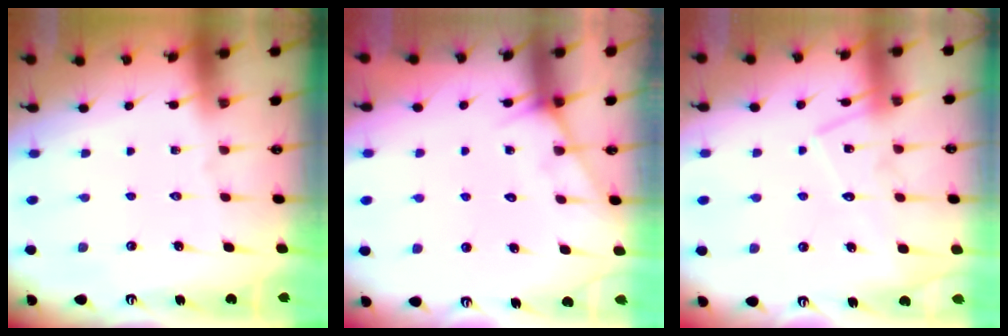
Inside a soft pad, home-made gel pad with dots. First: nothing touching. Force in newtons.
{"total": 5.8, "press": 5.8, "slide": 0.5}
{"total": 11.8, "press": 11.8, "slide": 0.6}